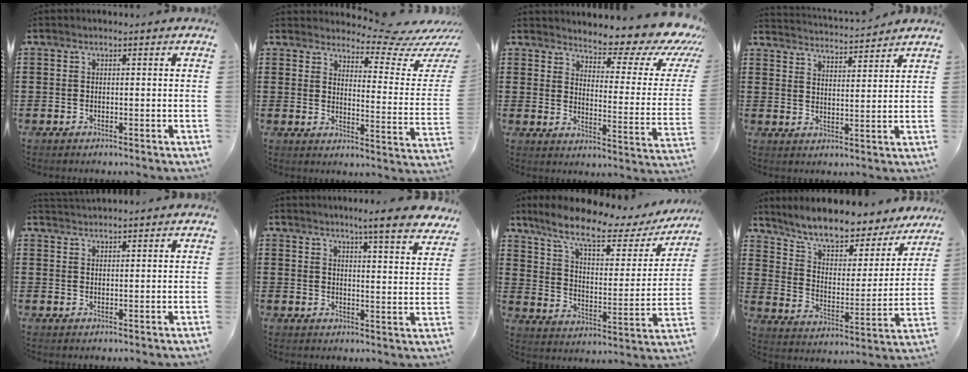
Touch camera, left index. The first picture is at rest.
{"total": 7.1, "force": [6.4, 0.8, 2.9], "torque": [-0.055, -0.051, 0.105]}
{"total": 7.3, "force": [6.3, 1.3, 3.4], "torque": [-0.057, -0.060, 0.100]}
{"total": 3.4, "force": [3.3, -0.5, 0.0], "torque": [-0.015, -0.025, 0.056]}
{"total": 1.9, "force": [1.9, 0.1, 0.0], "torque": [-0.006, 0.000, 0.036]}
{"total": 5.9, "force": [5.0, -0.5, 3.1], "torque": [-0.059, -0.032, 0.081]}
{"total": 10.4, "force": [7.8, 2.2, 6.5], "torque": [-0.149, -0.042, 0.131]}
{"total": 8.6, "force": [7.7, 1.7, 3.5], "torque": [-0.096, -0.055, 0.129]}